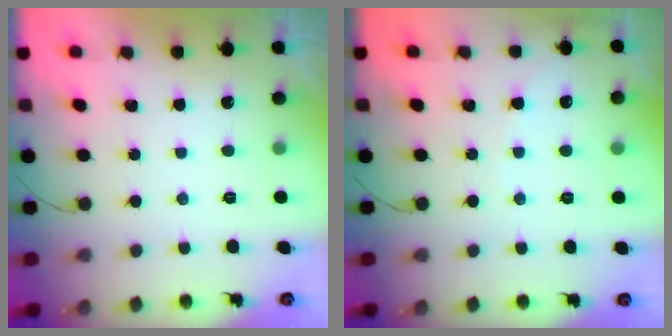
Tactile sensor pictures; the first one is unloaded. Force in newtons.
{"total": 3.4, "press": 3.4, "slide": 0.4}